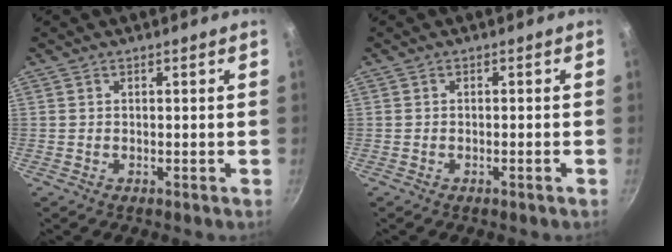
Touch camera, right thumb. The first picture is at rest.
{"total": 0.8, "force": [-0.5, 0.0, 0.6], "torque": [-0.019, 0.007, -0.006]}